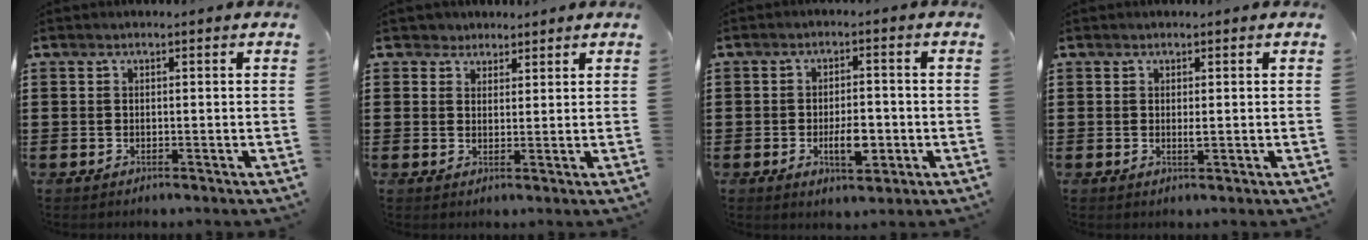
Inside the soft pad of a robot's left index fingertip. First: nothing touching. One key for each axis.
{"total": 2.5, "fx": 1.9, "fy": 1.6, "fz": -0.1, "tx": -0.009, "ty": 0.011, "tz": 0.036}
{"total": 5.1, "fx": -1.4, "fy": 2.4, "fz": 4.3, "tx": -0.065, "ty": 0.004, "tz": -0.025}
{"total": 1.0, "fx": 0.1, "fy": 0.1, "fz": 1.0, "tx": -0.020, "ty": -0.002, "tz": 0.002}